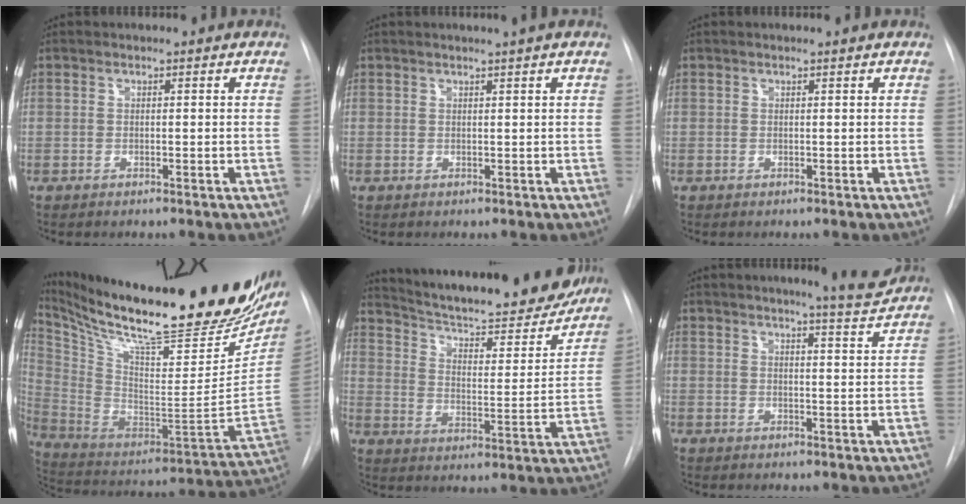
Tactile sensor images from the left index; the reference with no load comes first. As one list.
[{"total": 1.8, "force": [1.3, -0.7, 1.0], "torque": [-0.010, -0.002, 0.022]}, {"total": 0.8, "force": [0.7, -0.3, 0.3], "torque": [-0.006, 0.002, 0.014]}, {"total": 37.4, "force": [28.9, 7.3, 22.6], "torque": [-0.385, -0.065, 0.423]}, {"total": 25.0, "force": [22.1, 4.4, 10.8], "torque": [-0.172, -0.035, 0.302]}, {"total": 5.6, "force": [5.1, -0.7, 2.1], "torque": [-0.036, -0.022, 0.061]}]